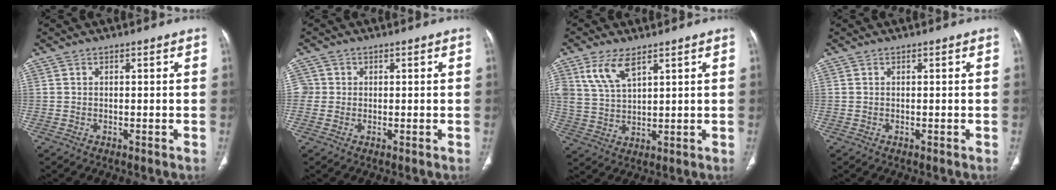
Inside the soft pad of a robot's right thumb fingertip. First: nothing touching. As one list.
[{"total": 2.1, "force": [0.0, 2.1, 0.3], "torque": [0.010, 0.006, -0.001]}, {"total": 7.3, "force": [4.3, 3.2, 4.9], "torque": [-0.096, -0.013, 0.094]}, {"total": 0.0}]